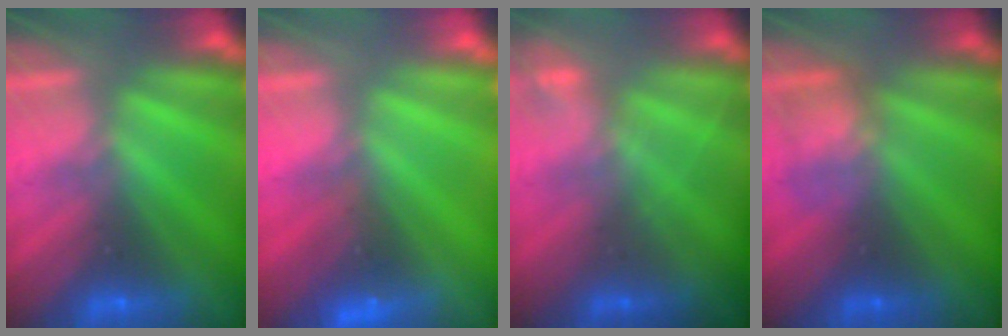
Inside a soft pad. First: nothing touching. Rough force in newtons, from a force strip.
{"total": 2.6}
{"total": 2.2}
{"total": 2.3}